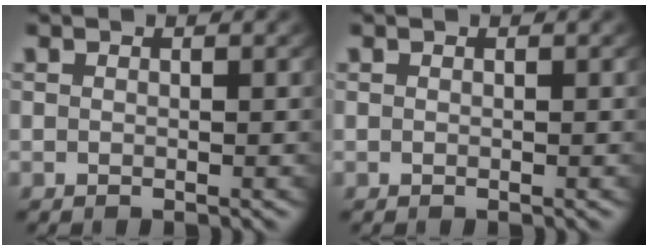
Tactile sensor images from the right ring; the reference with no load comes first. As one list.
[{"total": 0.0}]